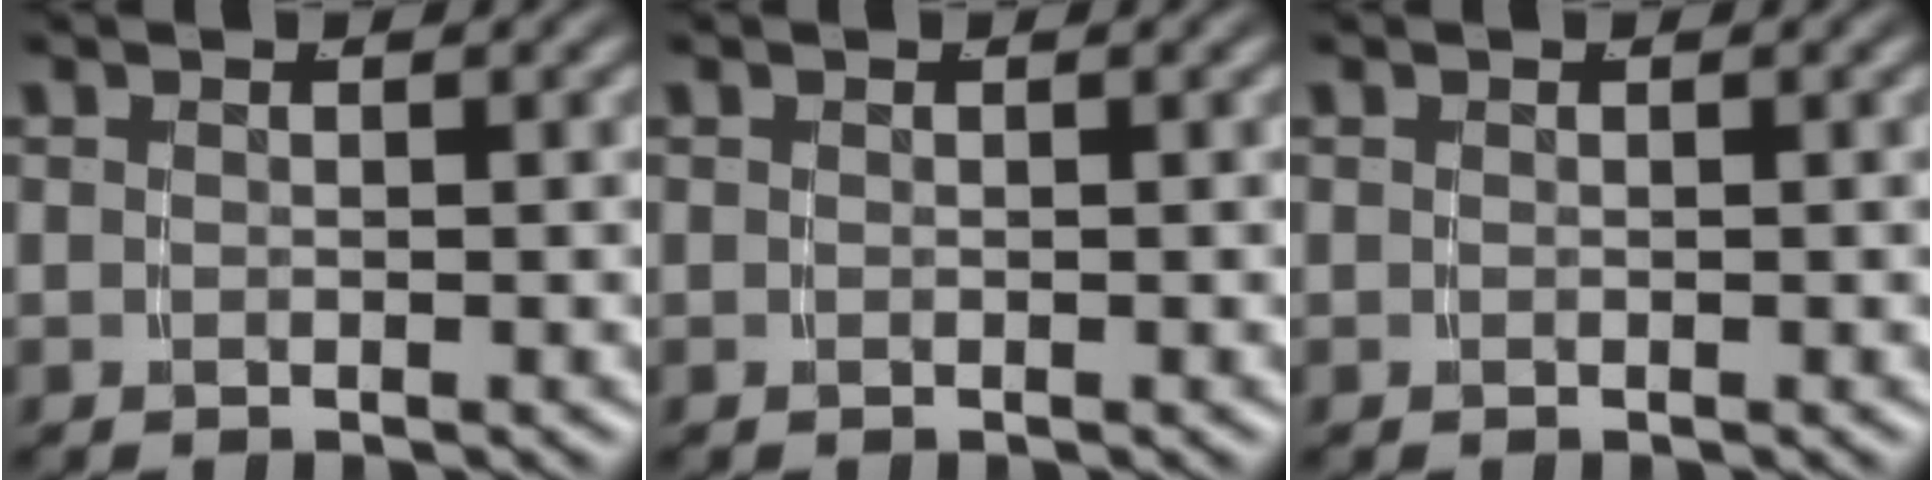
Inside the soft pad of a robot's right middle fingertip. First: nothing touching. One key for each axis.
{"total": 0.0}
{"total": 0.0}